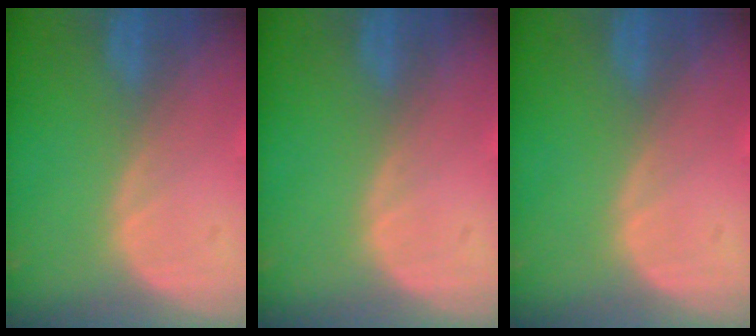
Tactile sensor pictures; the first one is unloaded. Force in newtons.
{"total": 0.0}
{"total": 0.0}